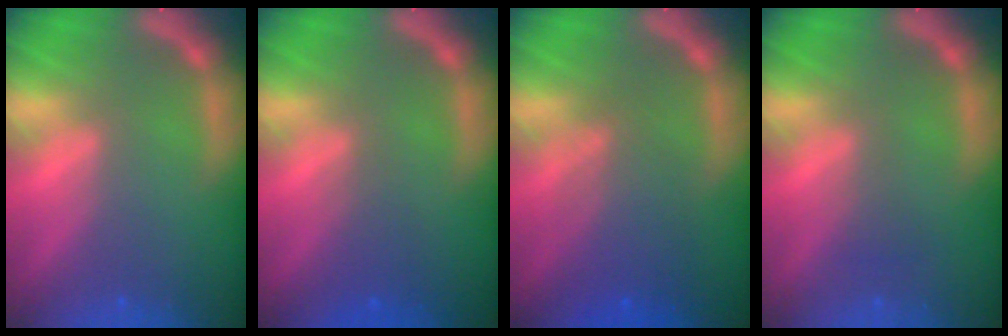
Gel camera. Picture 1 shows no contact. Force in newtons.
{"total": 1.9}
{"total": 5.1}
{"total": 1.0}